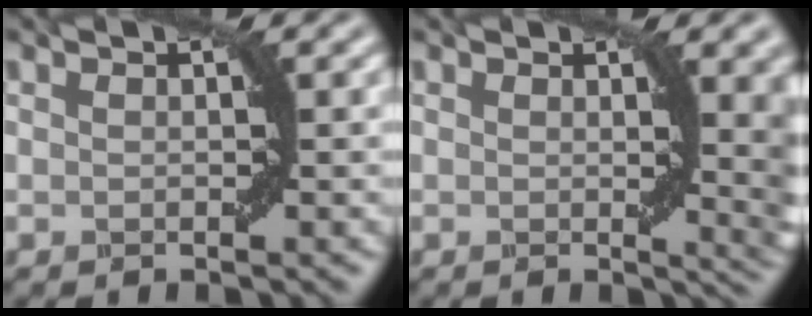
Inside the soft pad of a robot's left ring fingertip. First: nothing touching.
{"total": 6.4, "force": [0.9, 2.1, 6.0], "torque": [-0.043, -0.002, 0.016]}